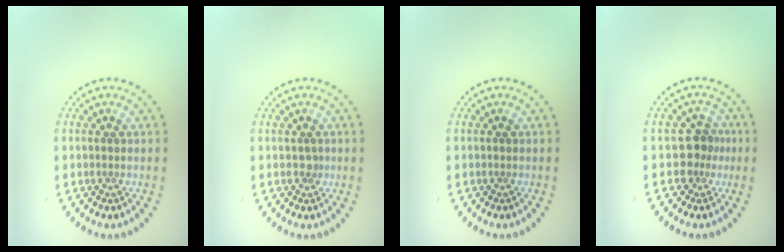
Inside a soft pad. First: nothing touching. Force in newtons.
{"total": 0.7, "press": 0.6, "slide": 0.4}
{"total": 0.0}
{"total": 2.3, "press": 1.7, "slide": 1.5}